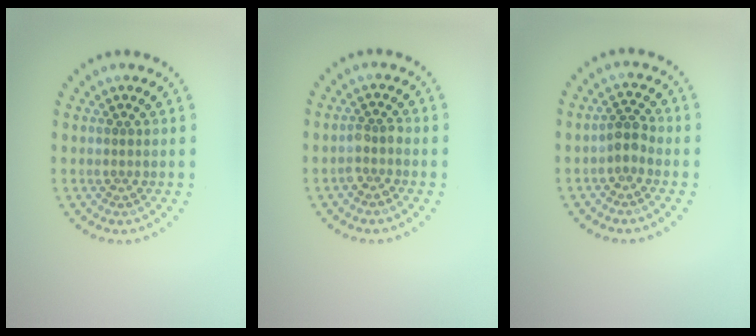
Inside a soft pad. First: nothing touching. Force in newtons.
{"total": 1.6, "press": 1.4, "slide": 0.7}
{"total": 1.8, "press": 1.5, "slide": 0.9}